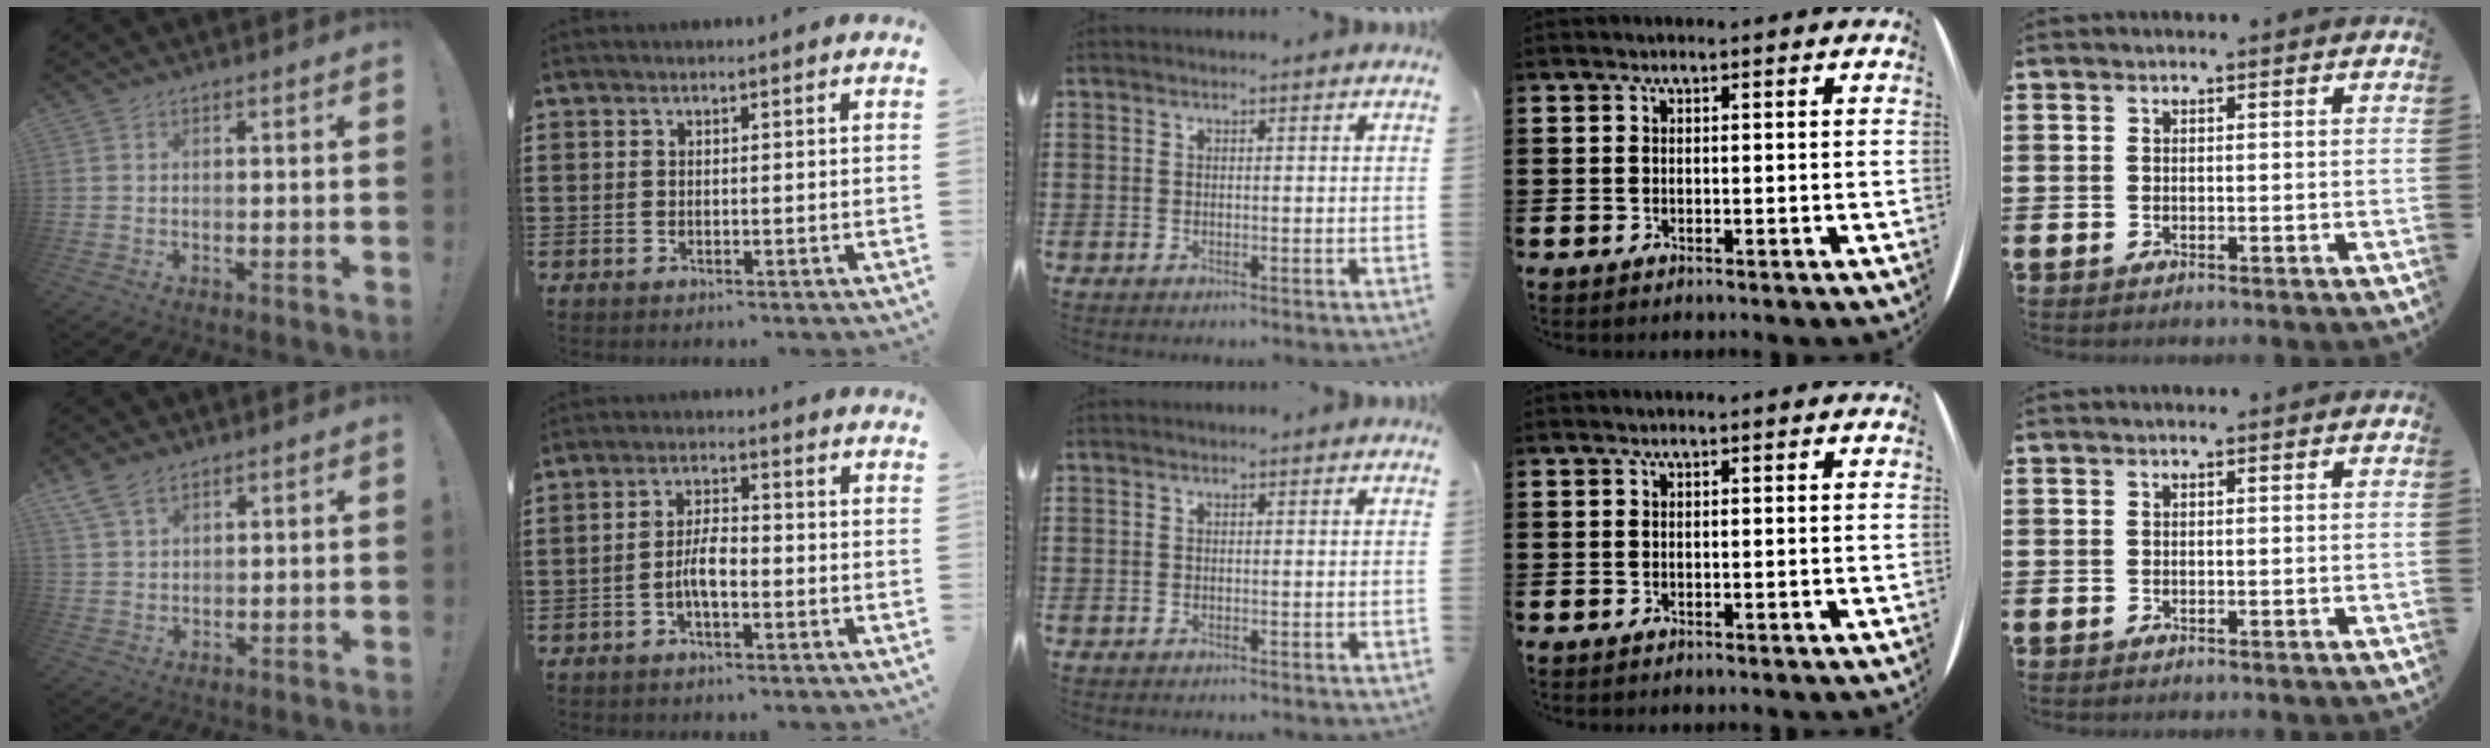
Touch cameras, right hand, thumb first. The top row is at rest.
{"thumb": {"total": 5.6, "force": [4.1, 2.6, 2.7], "torque": [-0.061, -0.012, 0.082]}, "index": {"total": 4.5, "force": [-1.5, 1.6, 4.0], "torque": [-0.083, 0.004, -0.031]}}